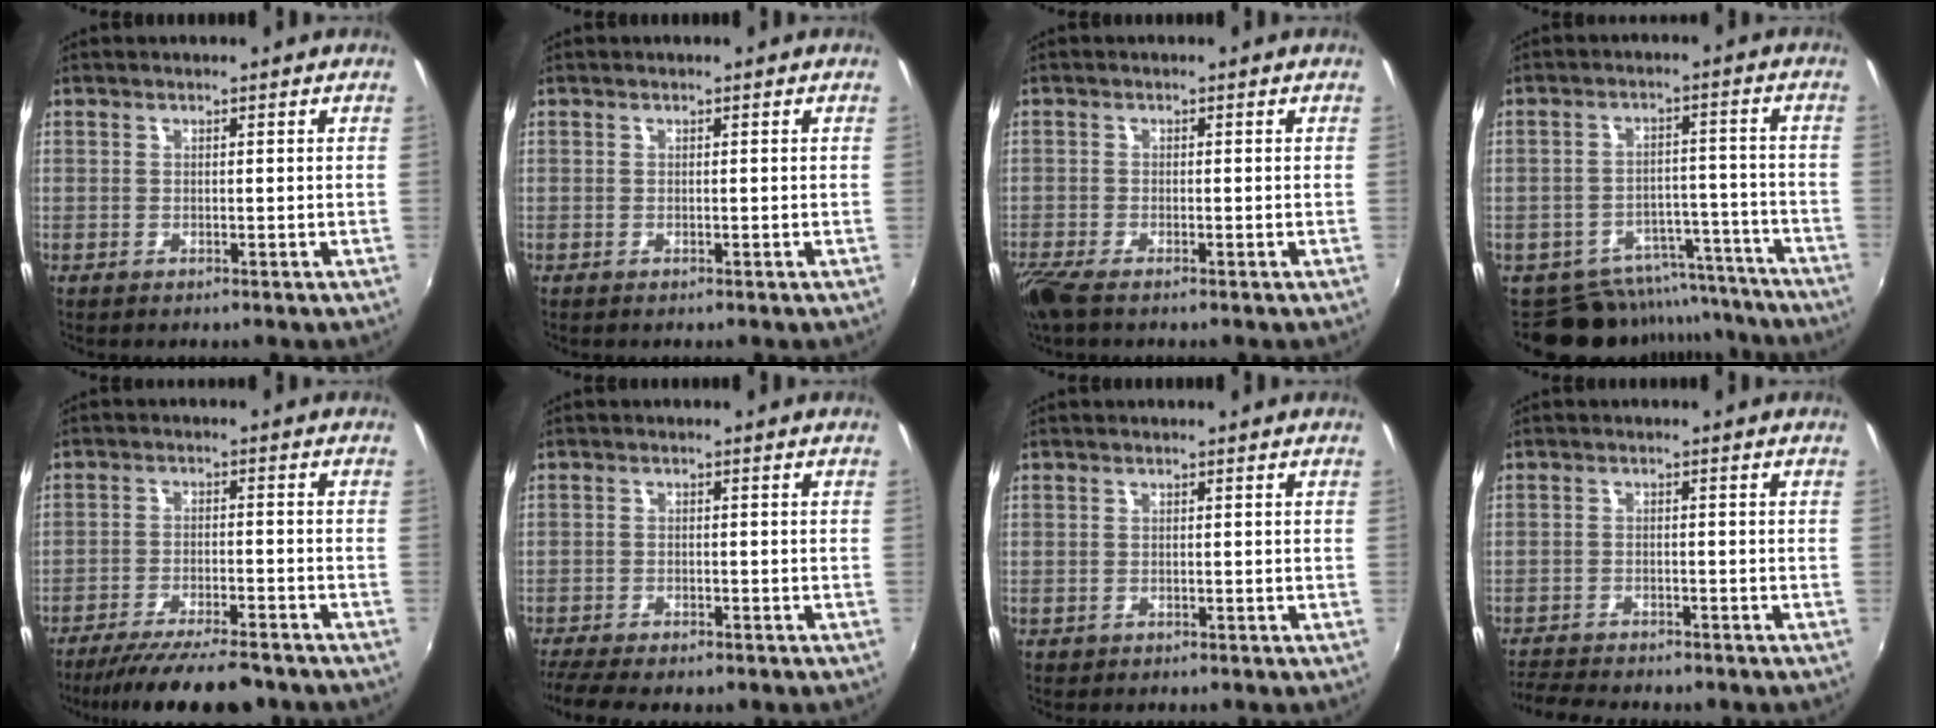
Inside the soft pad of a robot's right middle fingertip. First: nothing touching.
{"total": 0.0}
{"total": 4.6, "force": [-3.4, 0.7, 3.0], "torque": [-0.074, -0.022, -0.070]}
{"total": 13.0, "force": [-11.7, 5.2, 2.2], "torque": [-0.038, 0.038, -0.146]}
{"total": 13.4, "force": [-11.5, 2.2, 6.5], "torque": [-0.134, -0.021, -0.175]}
{"total": 8.2, "force": [-6.8, 1.9, 4.2], "torque": [-0.105, -0.033, -0.113]}
{"total": 0.6, "force": [-0.4, 0.4, 0.2], "torque": [-0.005, -0.001, -0.003]}
{"total": 7.8, "force": [-7.2, 1.4, 2.7], "torque": [-0.079, -0.019, -0.115]}